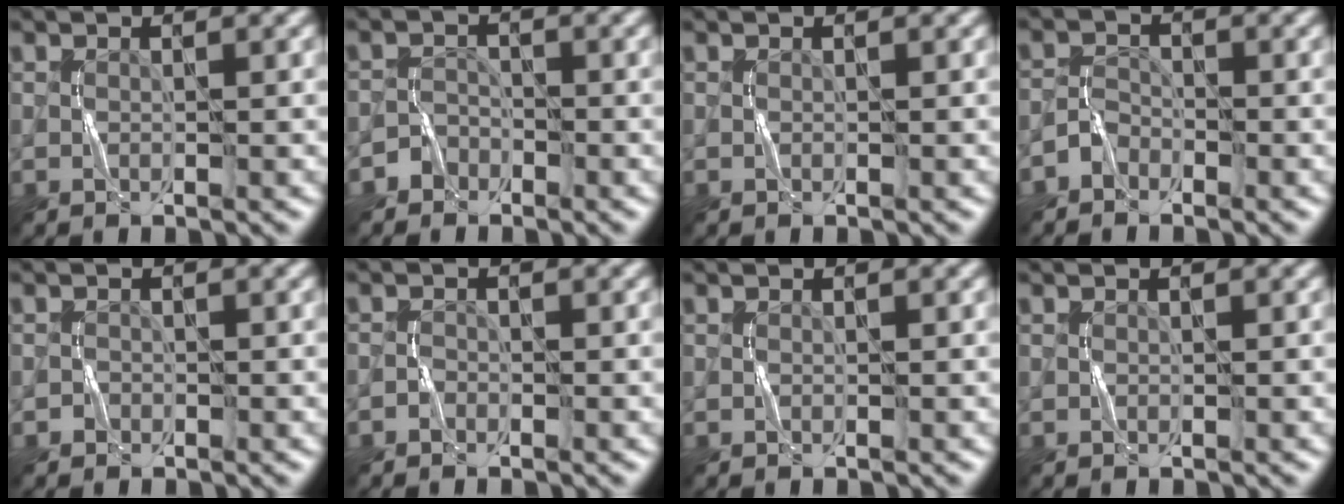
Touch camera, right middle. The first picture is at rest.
{"total": 1.5, "force": [-1.1, 1.0, 0.0], "torque": [0.008, 0.010, -0.021]}
{"total": 0.0}
{"total": 1.5, "force": [-1.2, 0.8, 0.3], "torque": [-0.003, 0.009, -0.028]}
{"total": 0.6, "force": [-0.3, 0.5, 0.0], "torque": [0.005, -0.001, -0.006]}
{"total": 0.7, "force": [-0.5, 0.4, 0.1], "torque": [-0.001, 0.001, -0.011]}
{"total": 0.0}
{"total": 0.0}